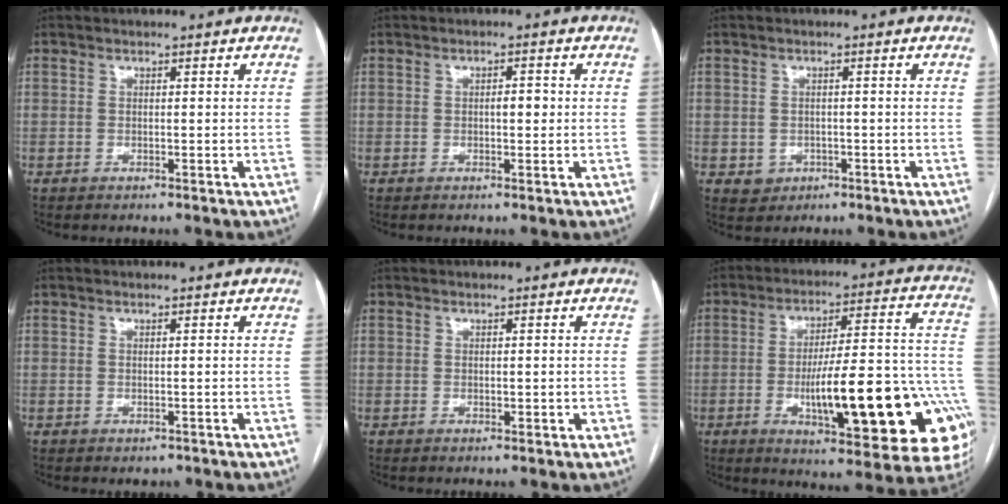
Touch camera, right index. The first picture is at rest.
{"total": 2.0, "force": [0.0, 0.8, 1.8], "torque": [-0.029, 0.004, -0.002]}
{"total": 3.0, "force": [-0.9, 2.8, 0.6], "torque": [-0.007, 0.005, -0.005]}
{"total": 0.9, "force": [-0.3, 0.7, 0.5], "torque": [-0.008, 0.000, 0.001]}
{"total": 0.8, "force": [0.0, 0.6, 0.5], "torque": [-0.008, -0.001, 0.003]}
{"total": 25.7, "force": [-7.6, 5.3, 24.0], "torque": [-0.254, 0.016, -0.093]}